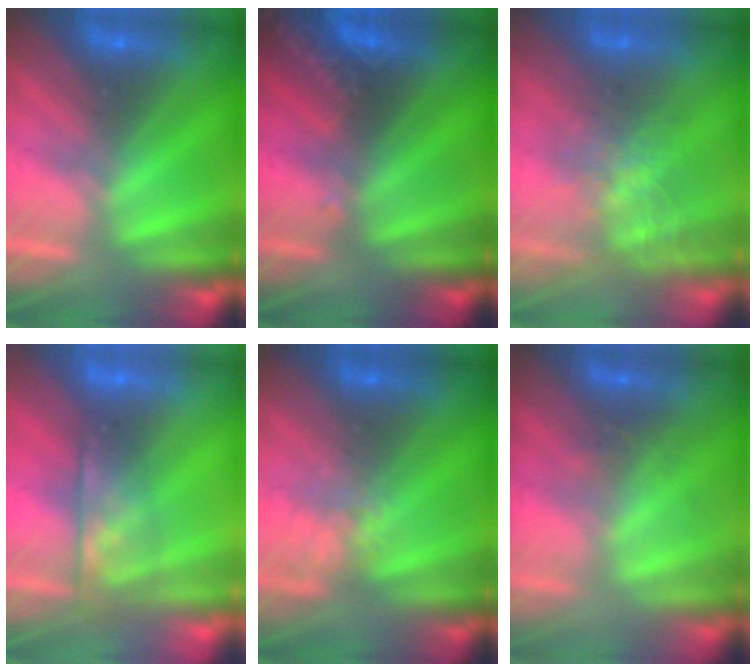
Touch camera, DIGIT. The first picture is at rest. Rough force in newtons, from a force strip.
{"total": 2.8}
{"total": 4.2}
{"total": 4.4}
{"total": 2.2}
{"total": 3.0}